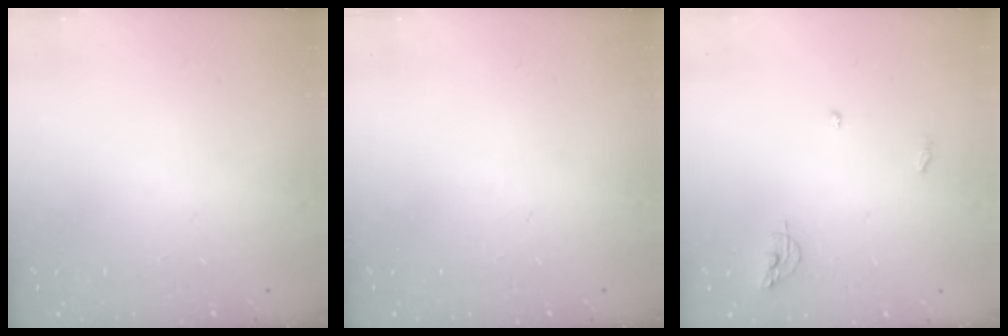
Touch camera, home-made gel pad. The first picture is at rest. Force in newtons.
{"total": 0.0}
{"total": 6.3, "press": 6.2, "slide": 0.6}